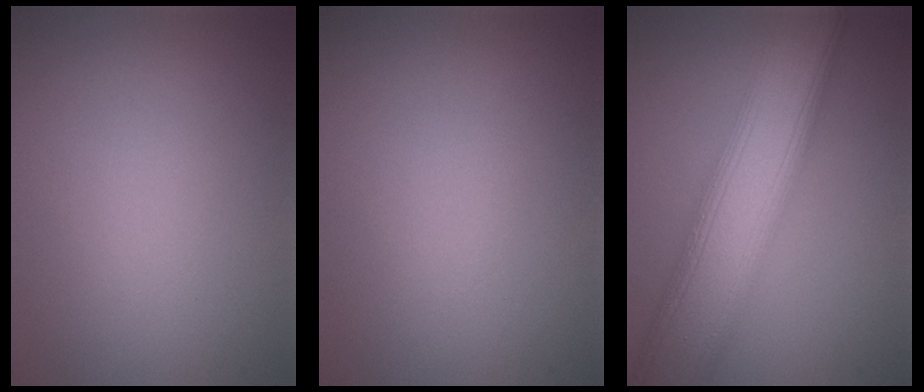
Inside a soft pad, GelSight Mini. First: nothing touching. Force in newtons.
{"total": 0.0}
{"total": 10.6, "press": 10.6, "slide": 0.5}